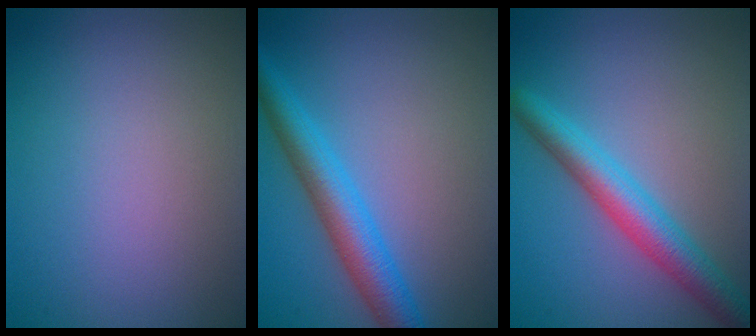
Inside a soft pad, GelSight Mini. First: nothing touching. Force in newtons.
{"total": 4.9, "press": 4.9, "slide": 0.1}
{"total": 4.7, "press": 4.7, "slide": 0.1}